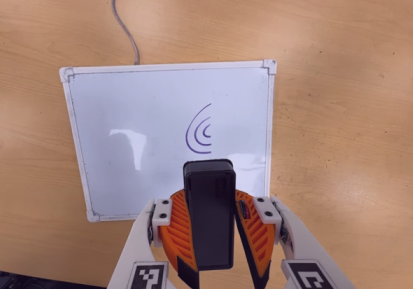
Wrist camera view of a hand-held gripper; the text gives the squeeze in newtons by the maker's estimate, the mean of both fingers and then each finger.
{"total": 10.8, "left": 10.6, "right": 11.1}